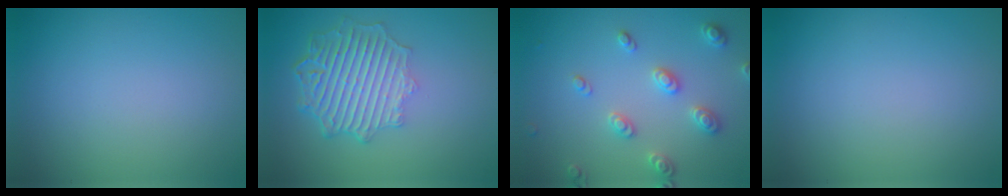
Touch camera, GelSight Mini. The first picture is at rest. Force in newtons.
{"total": 6.1, "press": 4.6, "slide": 4.0}
{"total": 2.7, "press": 2.7, "slide": 0.4}
{"total": 0.0}